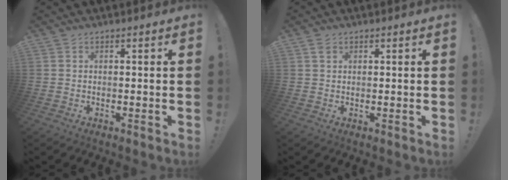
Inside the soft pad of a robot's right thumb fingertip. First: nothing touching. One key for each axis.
{"total": 1.5, "fx": 0.9, "fy": 1.0, "fz": 0.5, "tx": 0.005, "ty": -0.006, "tz": 0.015}